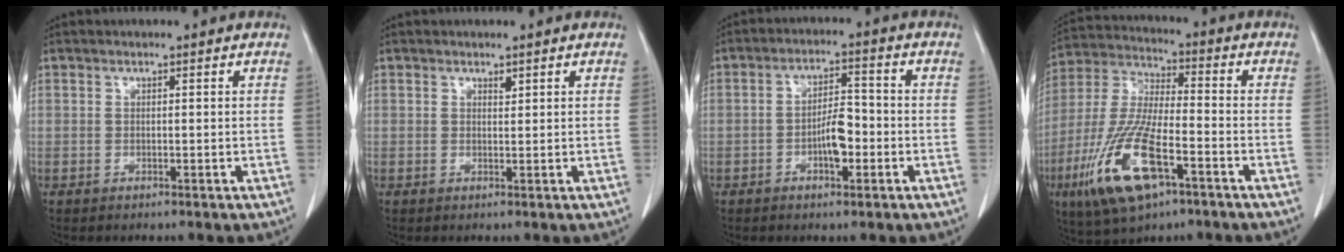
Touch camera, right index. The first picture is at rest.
{"total": 0.7, "force": [0.5, 0.2, 0.4], "torque": [-0.006, -0.005, 0.008]}
{"total": 5.3, "force": [-1.6, 1.9, 4.7], "torque": [-0.080, 0.012, -0.025]}
{"total": 16.0, "force": [-7.3, 4.3, 13.6], "torque": [-0.297, -0.021, -0.131]}